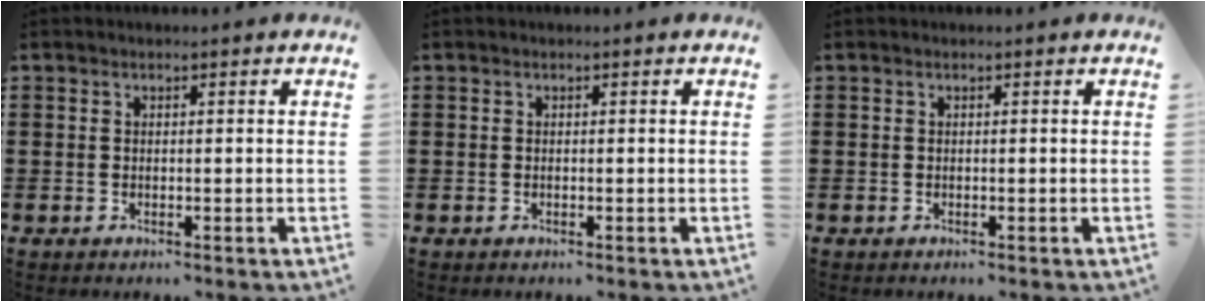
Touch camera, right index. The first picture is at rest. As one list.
[{"total": 0.0}, {"total": 0.0}]